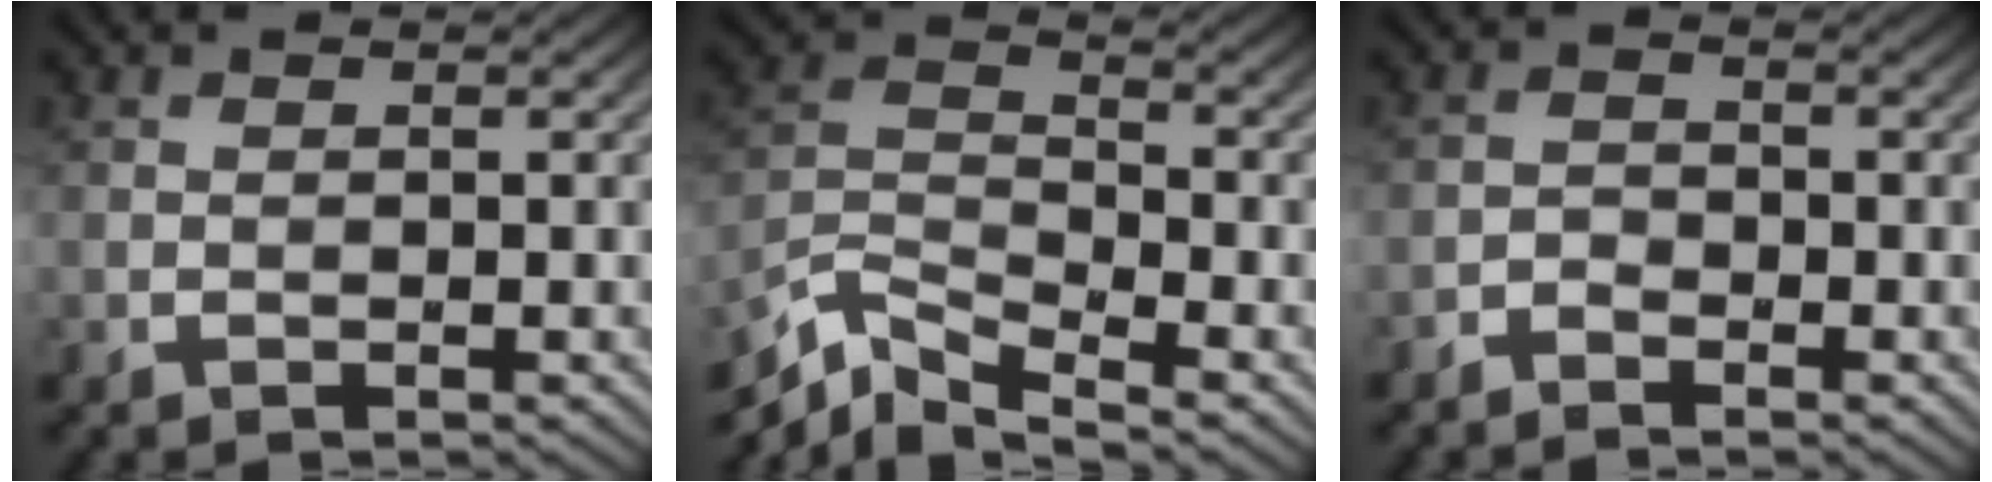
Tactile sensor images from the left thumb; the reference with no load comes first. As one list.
[{"total": 7.5, "force": [-5.7, 2.3, 4.4], "torque": [-0.096, -0.010, -0.127]}, {"total": 1.5, "force": [-1.3, 0.7, 0.3], "torque": [-0.003, 0.004, -0.031]}]